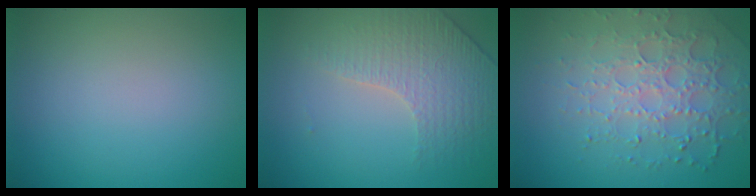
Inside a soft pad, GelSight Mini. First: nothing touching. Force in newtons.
{"total": 4.1, "press": 3.1, "slide": 2.7}
{"total": 4.9, "press": 4.3, "slide": 2.3}